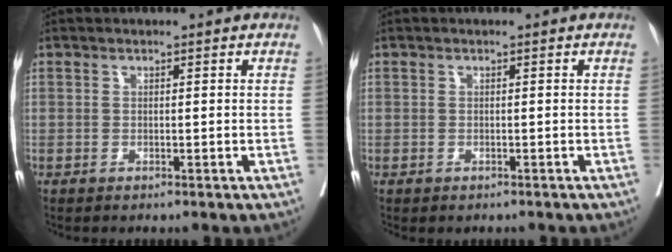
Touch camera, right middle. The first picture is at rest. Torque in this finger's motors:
{"motor_torque": [0.21, -0.39, -0.01, -0.02]}